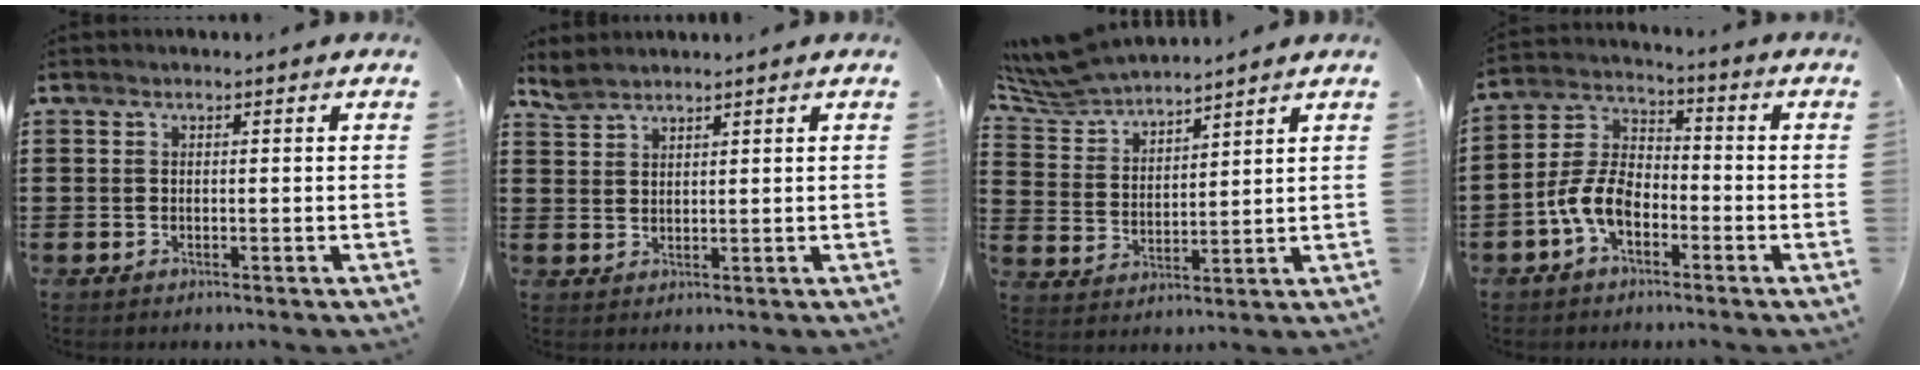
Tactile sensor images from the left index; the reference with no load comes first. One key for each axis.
{"total": 2.5, "fx": 2.3, "fy": 0.6, "fz": 0.4, "tx": -0.015, "ty": 0.000, "tz": 0.047}
{"total": 6.9, "fx": 6.7, "fy": 1.1, "fz": 1.5, "tx": -0.061, "ty": -0.031, "tz": 0.120}
{"total": 7.3, "fx": -3.8, "fy": 4.0, "fz": 4.8, "tx": -0.126, "ty": 0.005, "tz": -0.082}